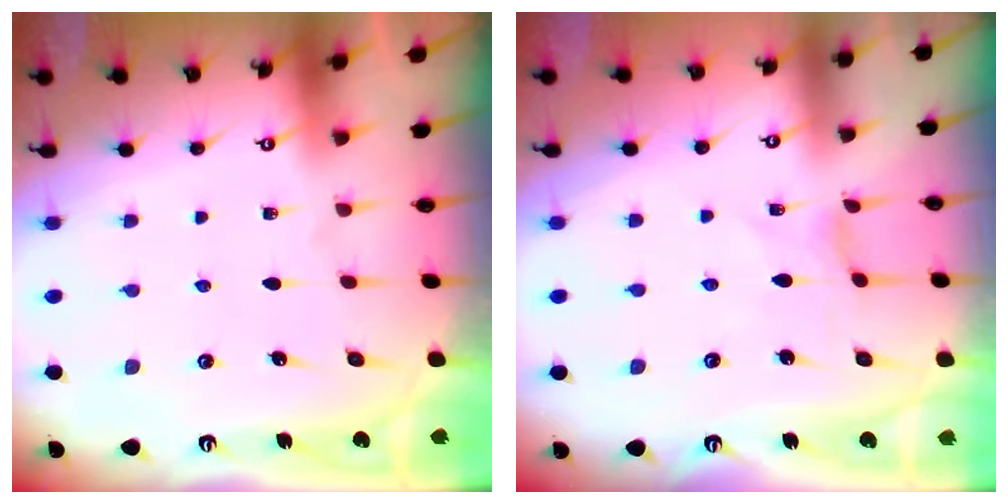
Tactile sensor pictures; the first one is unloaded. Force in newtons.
{"total": 0.0}